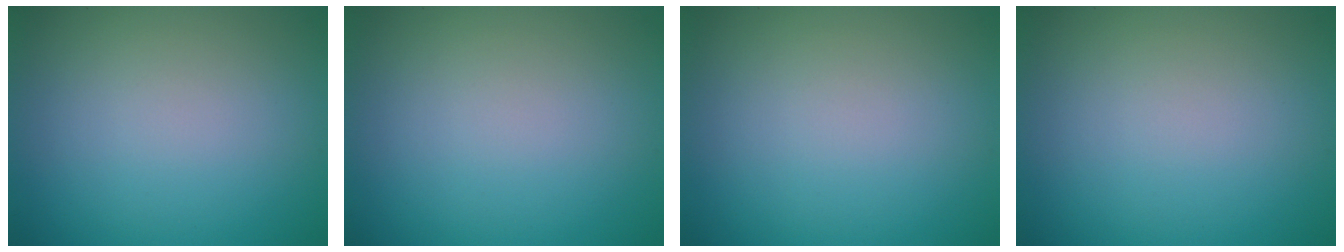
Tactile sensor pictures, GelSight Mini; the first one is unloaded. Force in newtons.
{"total": 0.0}
{"total": 0.0}
{"total": 0.0}